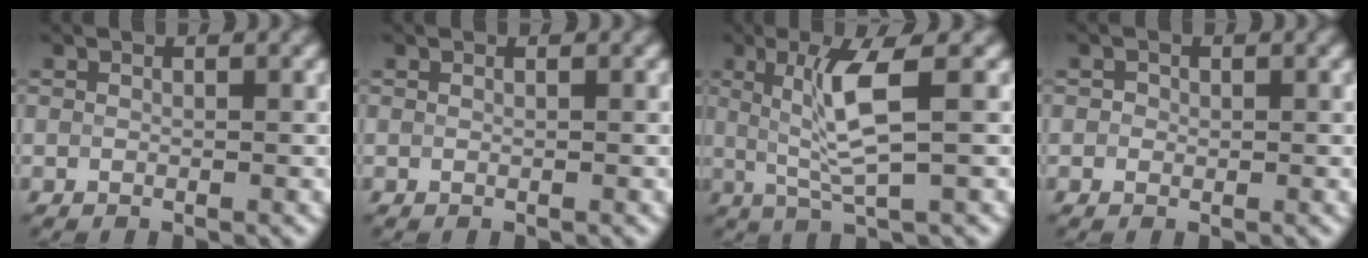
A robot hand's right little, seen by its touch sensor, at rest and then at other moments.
{"total": 0.0}
{"total": 4.8, "force": [0.9, 0.6, 4.6], "torque": [-0.098, 0.000, 0.024]}
{"total": 0.7, "force": [0.1, 0.7, 0.1], "torque": [-0.001, -0.001, -0.002]}